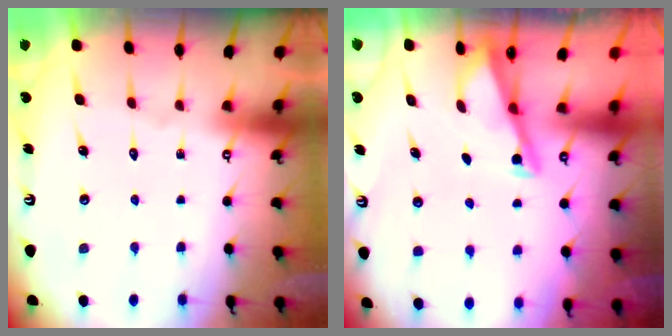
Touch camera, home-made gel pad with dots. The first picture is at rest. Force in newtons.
{"total": 2.8, "press": 2.8, "slide": 0.2}